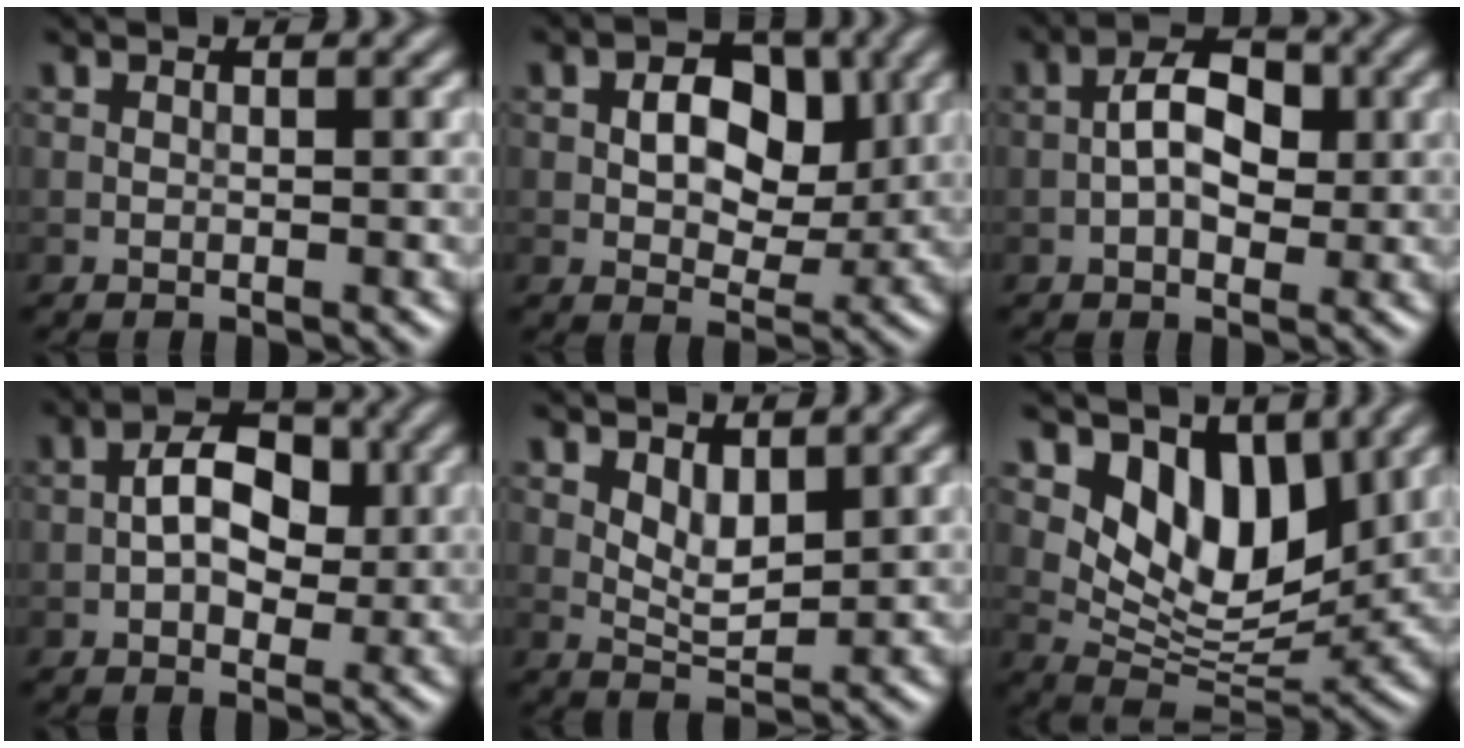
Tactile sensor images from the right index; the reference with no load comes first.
{"total": 5.9, "force": [0.8, 4.0, 4.3], "torque": [-0.059, -0.001, 0.006]}
{"total": 4.6, "force": [-0.3, 2.6, 3.8], "torque": [-0.061, 0.009, -0.010]}
{"total": 5.3, "force": [0.0, 3.3, 4.2], "torque": [-0.061, 0.008, -0.006]}
{"total": 2.7, "force": [1.2, 1.4, 2.0], "torque": [-0.039, -0.007, 0.028]}
{"total": 7.6, "force": [3.6, 4.4, 5.0], "torque": [-0.079, -0.021, 0.064]}